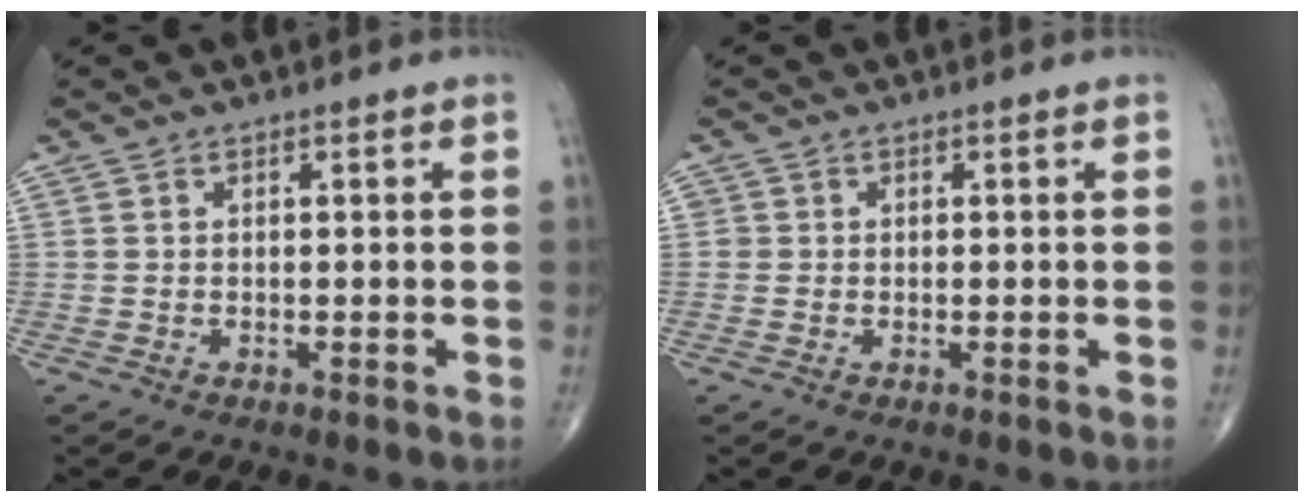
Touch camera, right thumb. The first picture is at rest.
{"total": 0.9, "force": [0.0, 0.9, 0.0], "torque": [0.006, 0.004, -0.003]}